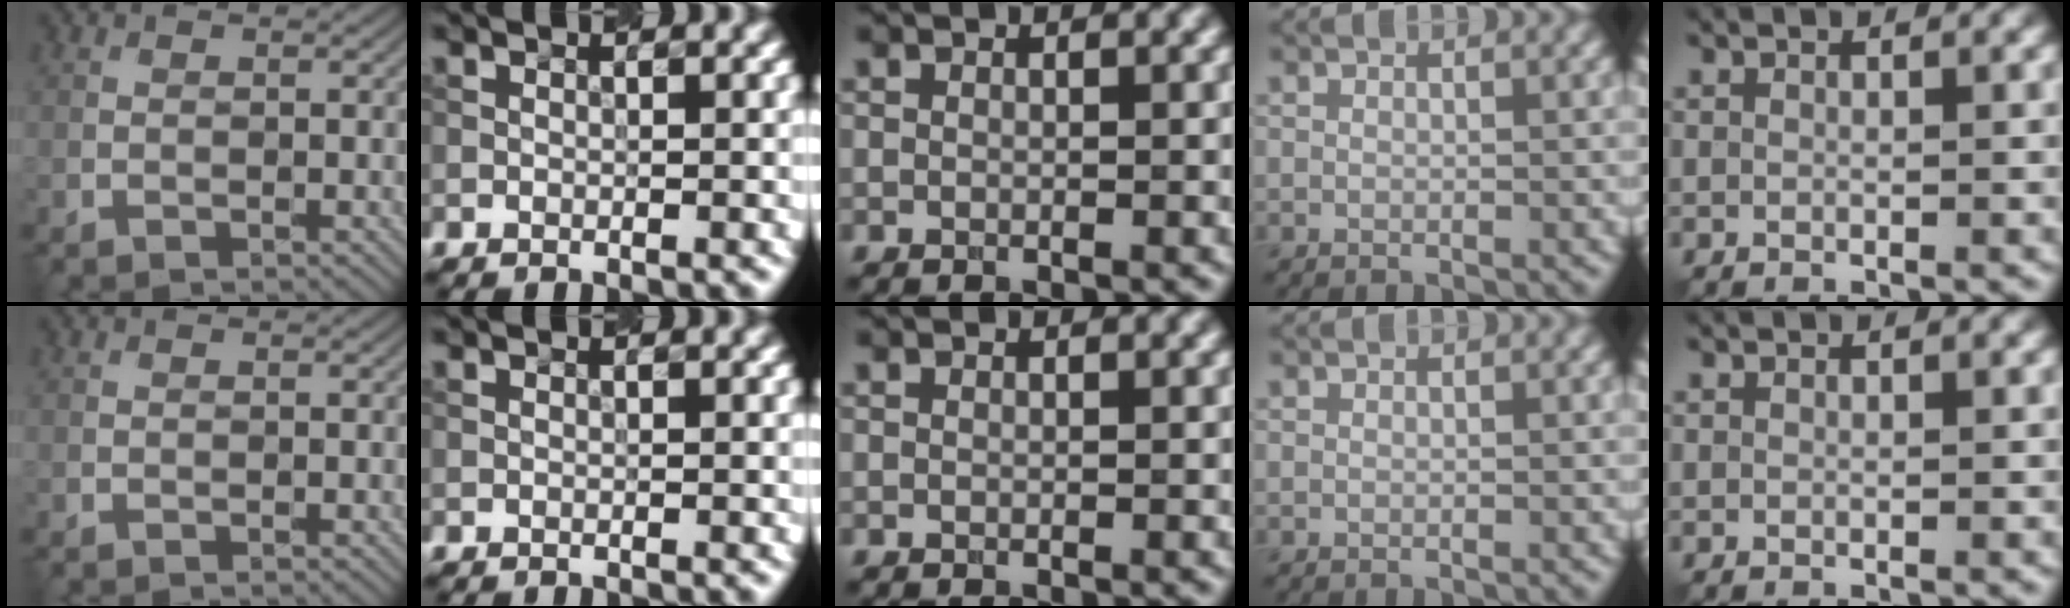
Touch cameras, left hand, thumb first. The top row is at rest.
{}